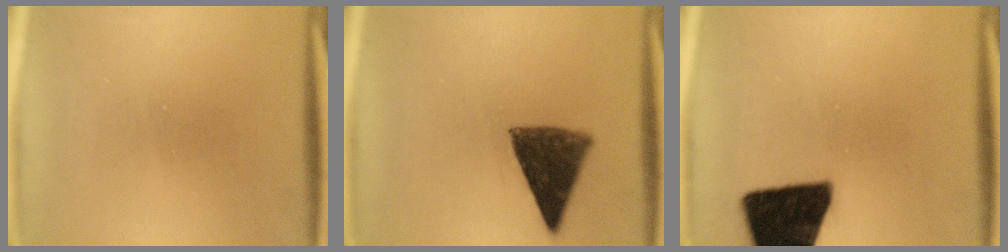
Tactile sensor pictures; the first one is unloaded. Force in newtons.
{"total": 8.8}
{"total": 19.6}